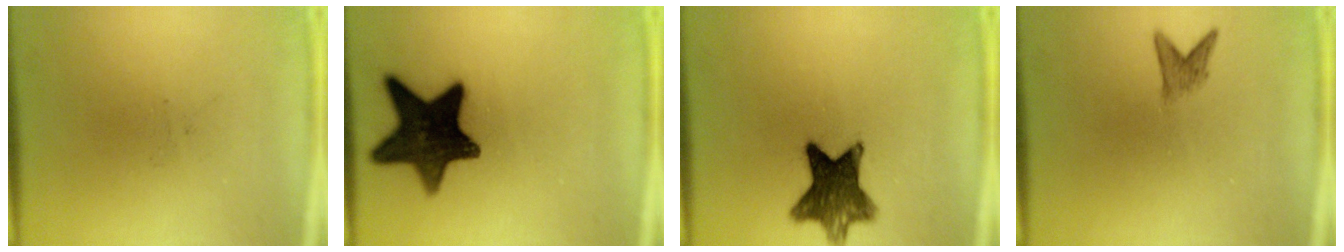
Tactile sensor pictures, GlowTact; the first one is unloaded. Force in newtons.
{"total": 14.8}
{"total": 10.0}
{"total": 1.8}